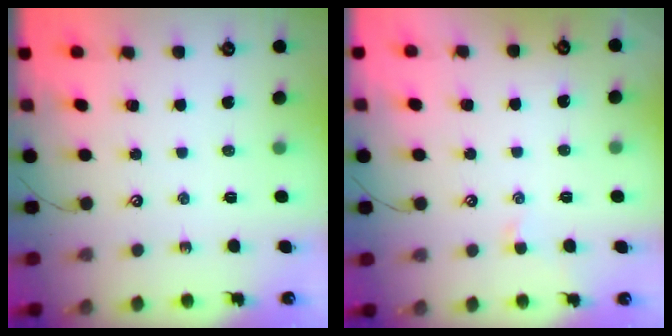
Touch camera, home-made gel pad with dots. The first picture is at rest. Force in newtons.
{"total": 0.0}